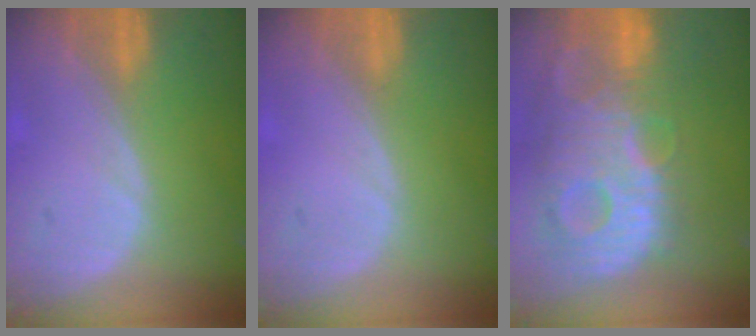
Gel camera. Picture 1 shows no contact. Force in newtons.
{"total": 0.0}
{"total": 13.9, "press": 12.0, "slide": 7.0}